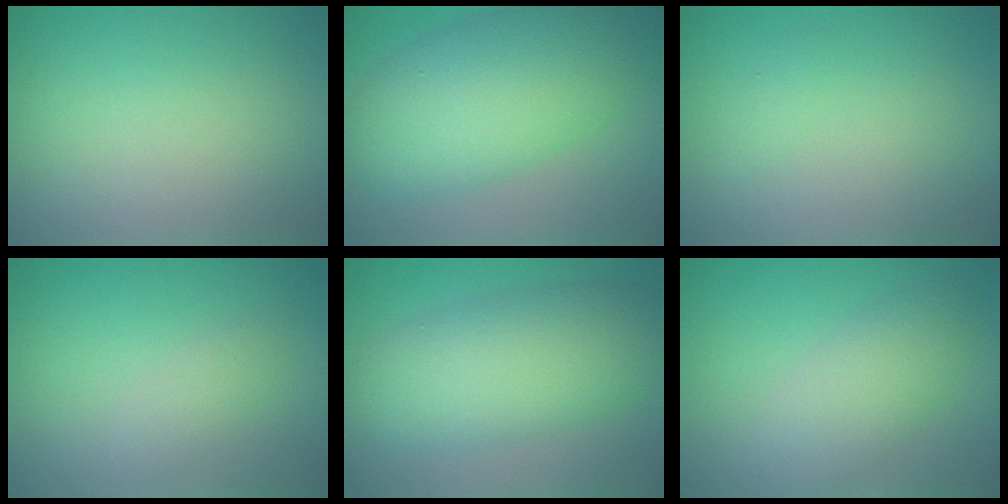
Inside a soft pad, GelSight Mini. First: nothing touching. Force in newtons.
{"total": 9.5, "press": 9.5, "slide": 0.2}
{"total": 0.6, "press": 0.5, "slide": 0.1}
{"total": 1.3, "press": 1.3, "slide": 0.1}
{"total": 7.3, "press": 7.3, "slide": 0.2}
{"total": 3.8, "press": 3.8, "slide": 0.3}